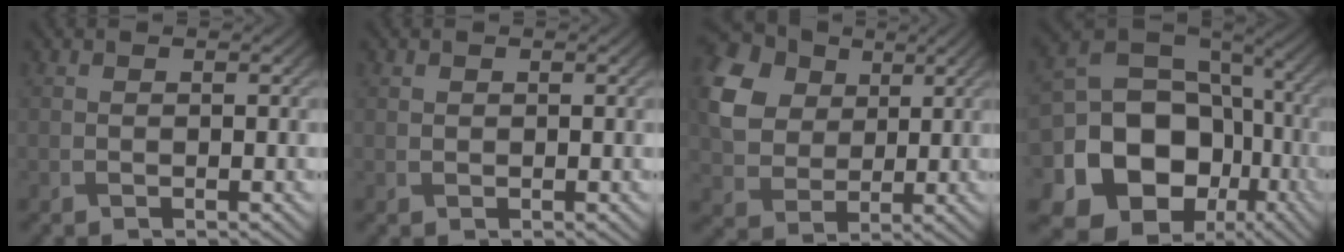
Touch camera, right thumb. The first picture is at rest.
{"total": 0.6, "force": [0.3, 0.5, 0.1], "torque": [-0.004, -0.003, 0.007]}
{"total": 11.9, "force": [4.1, 8.9, 6.7], "torque": [-0.193, 0.019, 0.077]}
{"total": 21.3, "force": [-6.6, 17.6, 10.1], "torque": [-0.226, -0.048, -0.109]}